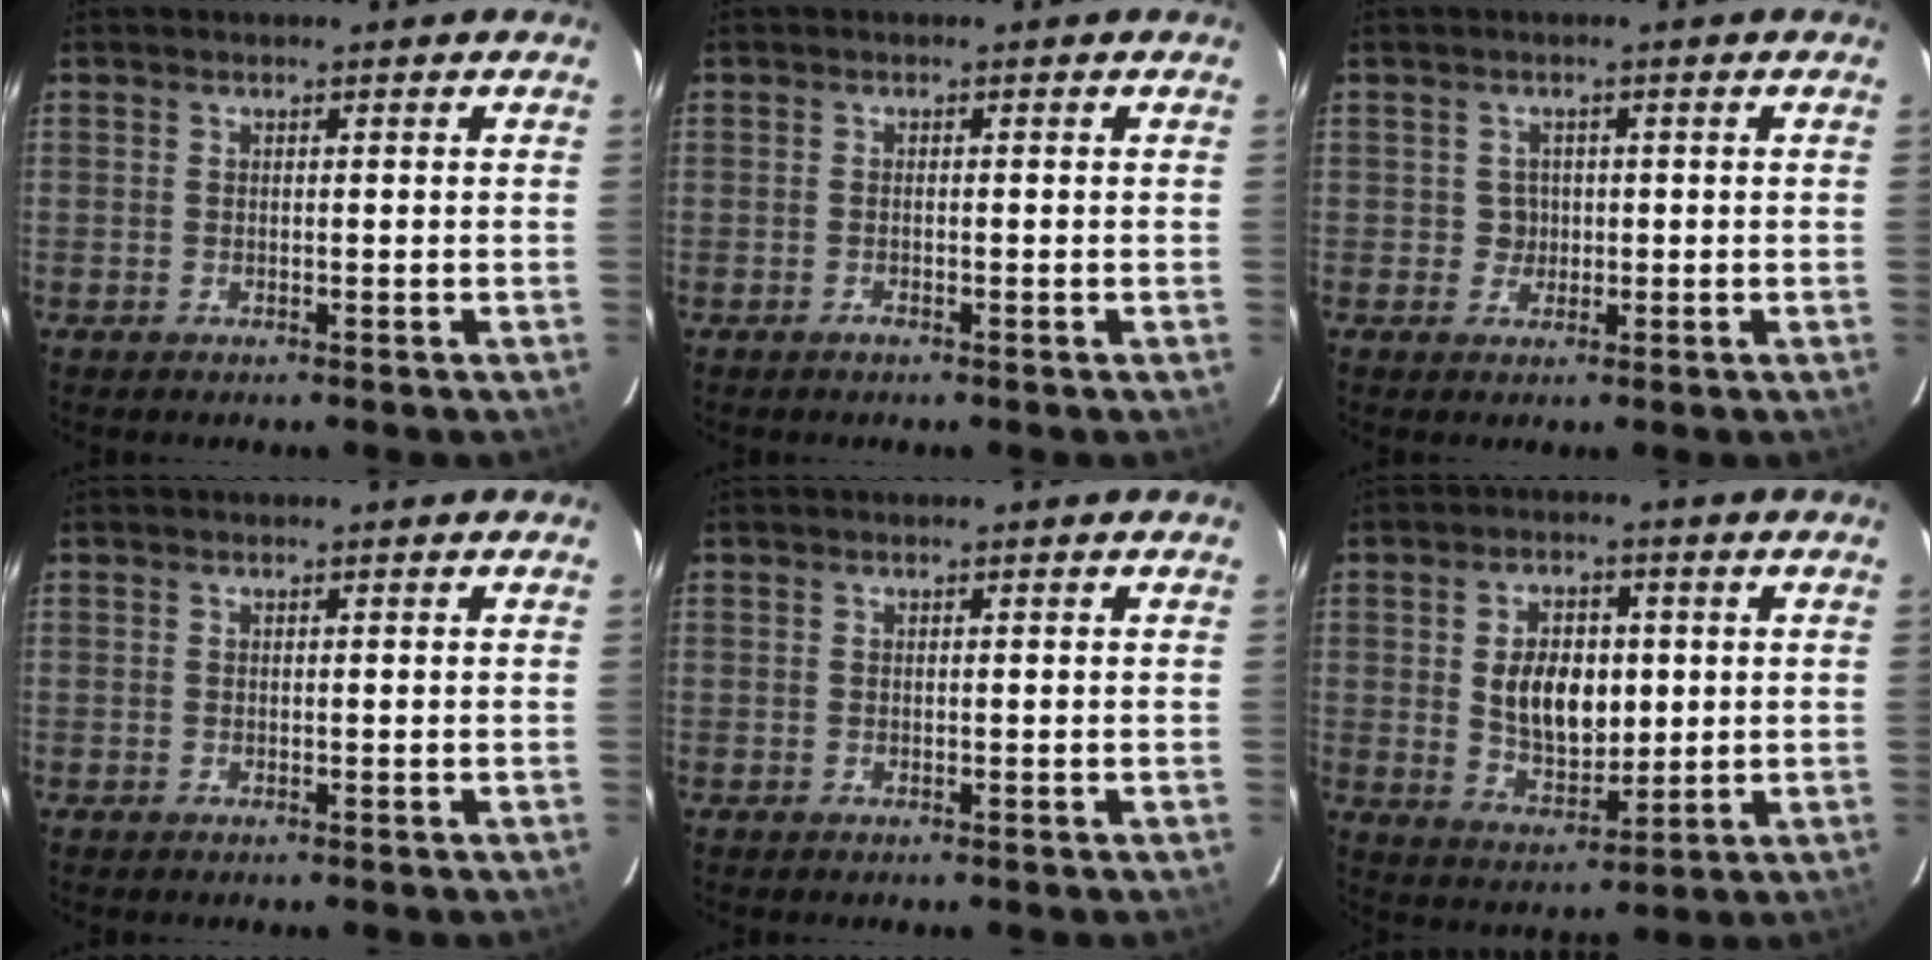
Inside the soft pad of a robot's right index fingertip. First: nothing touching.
{"total": 0.8, "force": [-0.5, 0.3, 0.5], "torque": [-0.011, 0.001, -0.010]}
{"total": 2.5, "force": [0.0, 2.5, 0.1], "torque": [0.004, 0.008, 0.004]}
{"total": 0.0}
{"total": 0.0}
{"total": 10.2, "force": [1.1, 6.2, 8.1], "torque": [-0.148, 0.003, 0.031]}